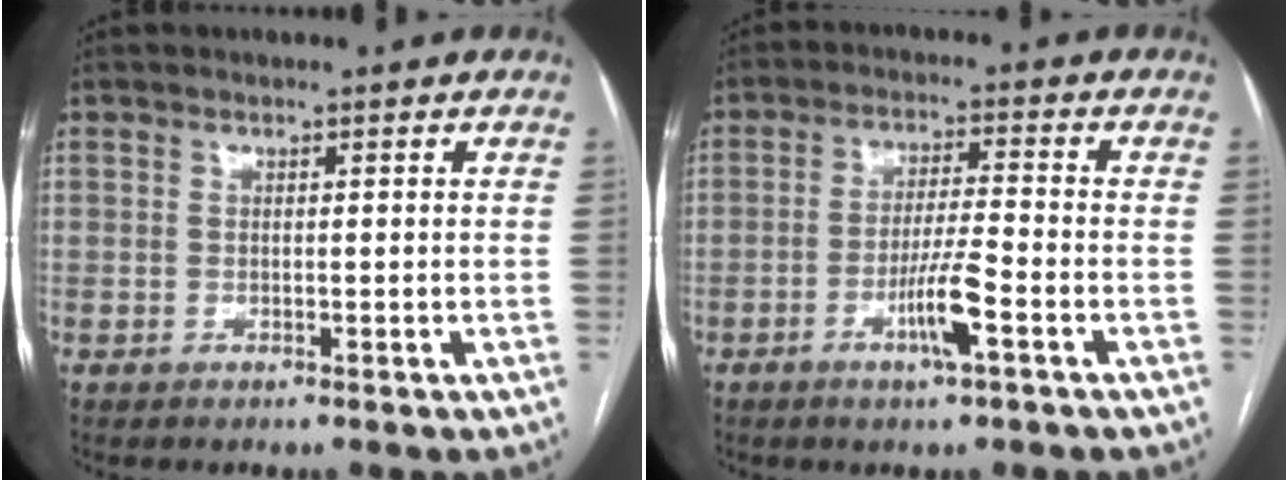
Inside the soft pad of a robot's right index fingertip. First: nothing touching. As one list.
[{"total": 6.6, "force": [-3.0, 0.1, 5.9], "torque": [-0.113, -0.005, -0.054]}]